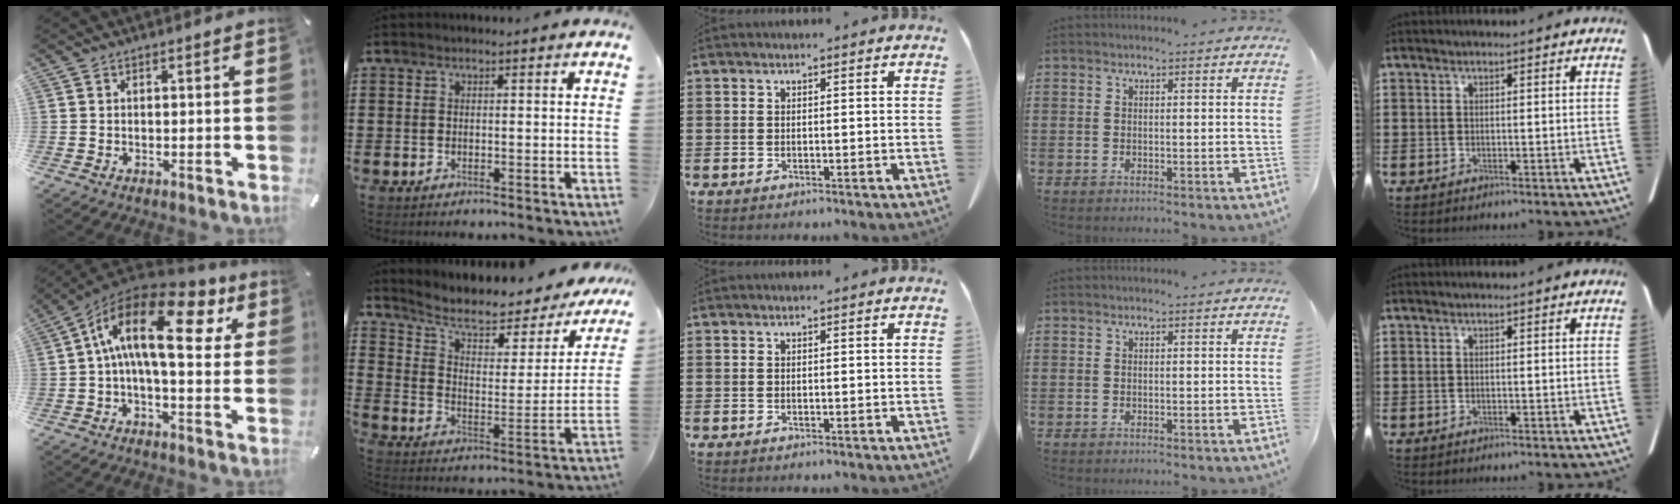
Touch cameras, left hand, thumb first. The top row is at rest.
{"thumb": {"total": 20.2, "force": [5.4, 8.8, 17.3], "torque": [-0.313, -0.026, 0.078]}, "index": {"total": 6.6, "force": [4.4, 2.8, 4.0], "torque": [-0.093, -0.028, 0.071]}}